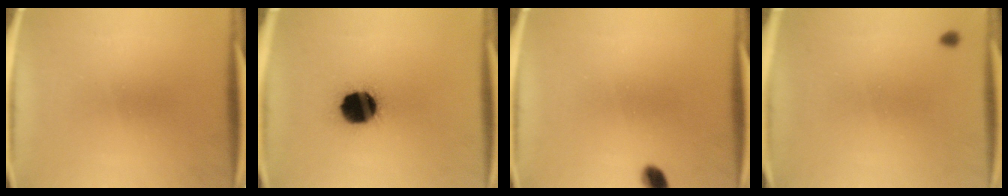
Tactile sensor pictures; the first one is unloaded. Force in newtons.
{"total": 15.3}
{"total": 2.9}
{"total": 0.8}